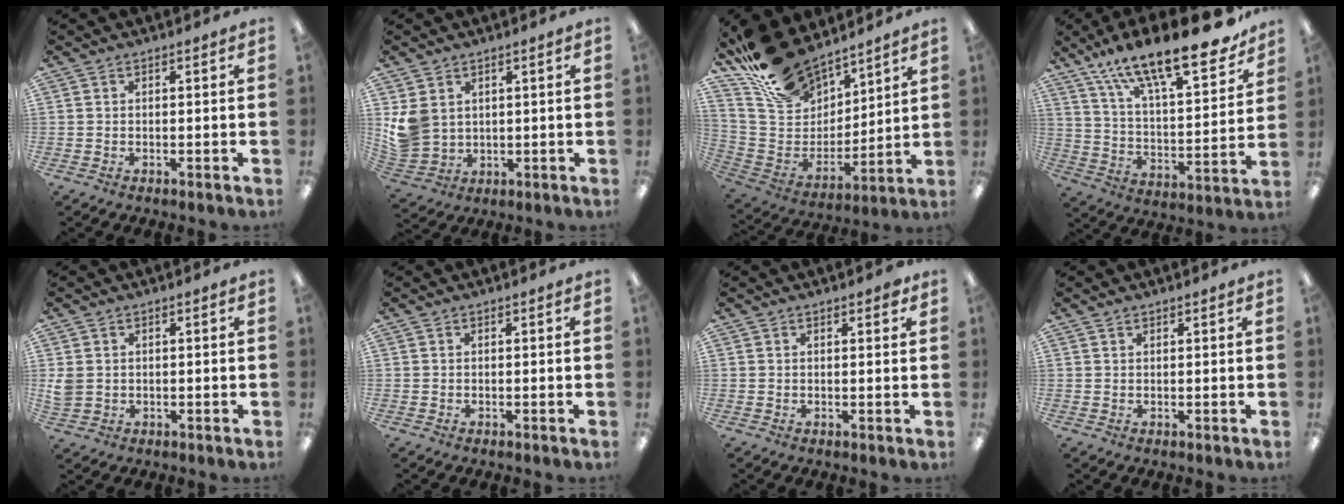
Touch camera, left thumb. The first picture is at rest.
{"total": 6.8, "force": [2.6, 5.6, 2.7], "torque": [-0.060, -0.001, 0.056]}
{"total": 19.2, "force": [15.9, 8.8, 6.2], "torque": [-0.149, -0.103, 0.300]}
{"total": 22.5, "force": [17.3, 5.9, 13.0], "torque": [-0.210, -0.113, 0.292]}
{"total": 2.8, "force": [0.7, 2.4, 1.3], "torque": [-0.026, 0.003, 0.015]}
{"total": 0.0}
{"total": 1.5, "force": [1.2, 0.3, 0.9], "torque": [-0.010, -0.003, 0.019]}
{"total": 0.8, "force": [0.8, 0.2, 0.2], "torque": [-0.006, 0.001, 0.014]}